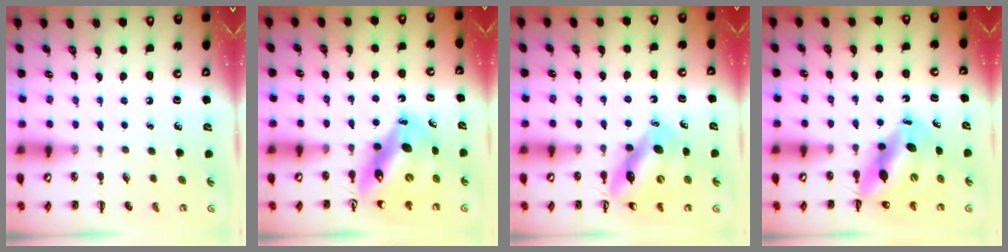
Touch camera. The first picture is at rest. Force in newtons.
{"total": 12.3, "press": 11.7, "slide": 3.6}
{"total": 11.0, "press": 10.5, "slide": 3.4}
{"total": 11.0, "press": 10.5, "slide": 3.2}